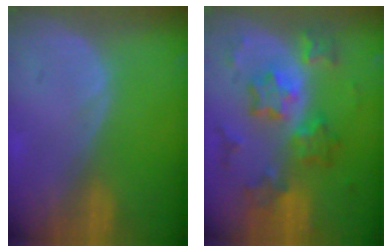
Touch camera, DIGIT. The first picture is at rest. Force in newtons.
{"total": 9.2, "press": 9.1, "slide": 0.8}